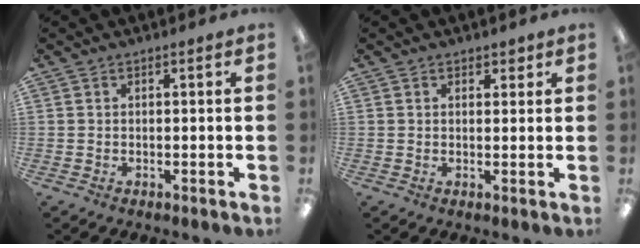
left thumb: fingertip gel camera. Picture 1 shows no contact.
{"total": 1.7, "force": [1.1, 1.1, 0.5], "torque": [-0.002, -0.001, 0.018]}